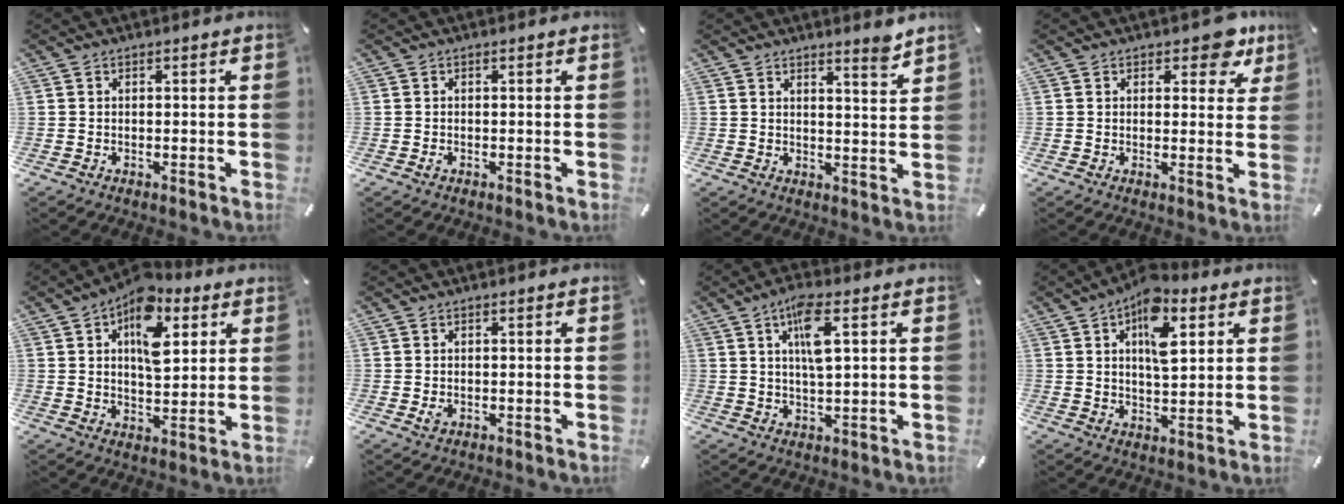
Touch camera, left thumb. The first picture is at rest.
{"total": 0.5, "force": [-0.2, 0.3, 0.4], "torque": [-0.007, -0.002, -0.004]}
{"total": 4.4, "force": [4.0, 0.3, 1.8], "torque": [-0.022, -0.036, 0.066]}
{"total": 7.9, "force": [4.9, 4.2, 4.5], "torque": [-0.037, -0.029, 0.081]}
{"total": 14.1, "force": [6.1, 8.2, 9.7], "torque": [-0.144, -0.016, 0.104]}
{"total": 1.3, "force": [-0.2, 0.9, 0.9], "torque": [-0.016, 0.000, -0.003]}
{"total": 8.3, "force": [3.1, 2.3, 7.3], "torque": [-0.134, -0.001, 0.049]}
{"total": 12.4, "force": [5.5, 6.4, 9.1], "torque": [-0.137, -0.011, 0.092]}